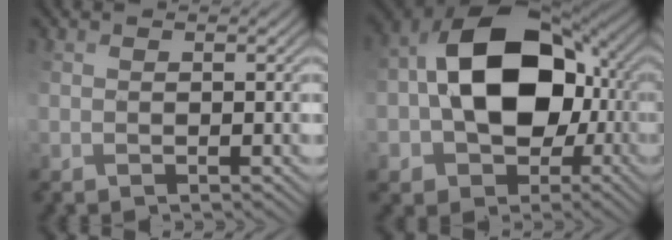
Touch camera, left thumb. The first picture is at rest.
{"total": 14.3, "force": [0.1, 10.3, 9.9], "torque": [-0.170, 0.017, -0.004]}